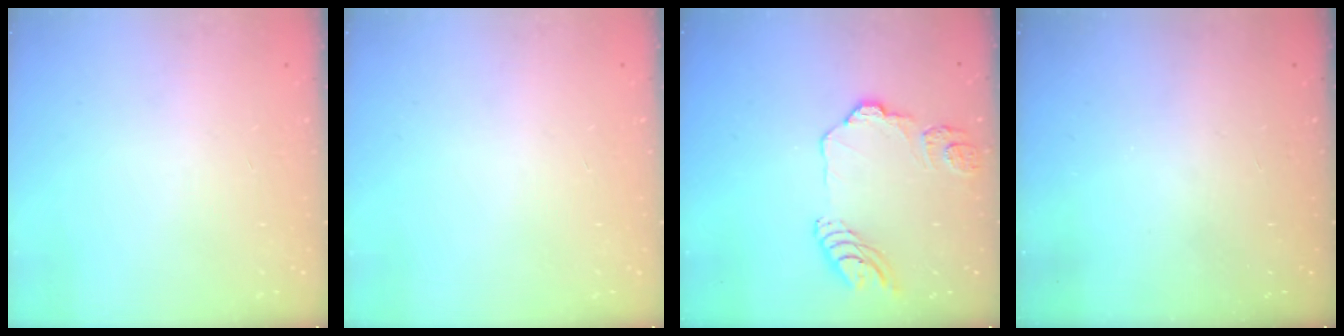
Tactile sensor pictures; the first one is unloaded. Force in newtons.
{"total": 0.0}
{"total": 13.0, "press": 12.9, "slide": 1.3}
{"total": 0.0}